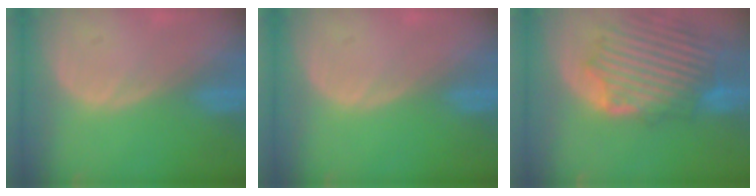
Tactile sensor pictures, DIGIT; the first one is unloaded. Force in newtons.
{"total": 0.0}
{"total": 12.0, "press": 11.3, "slide": 4.1}